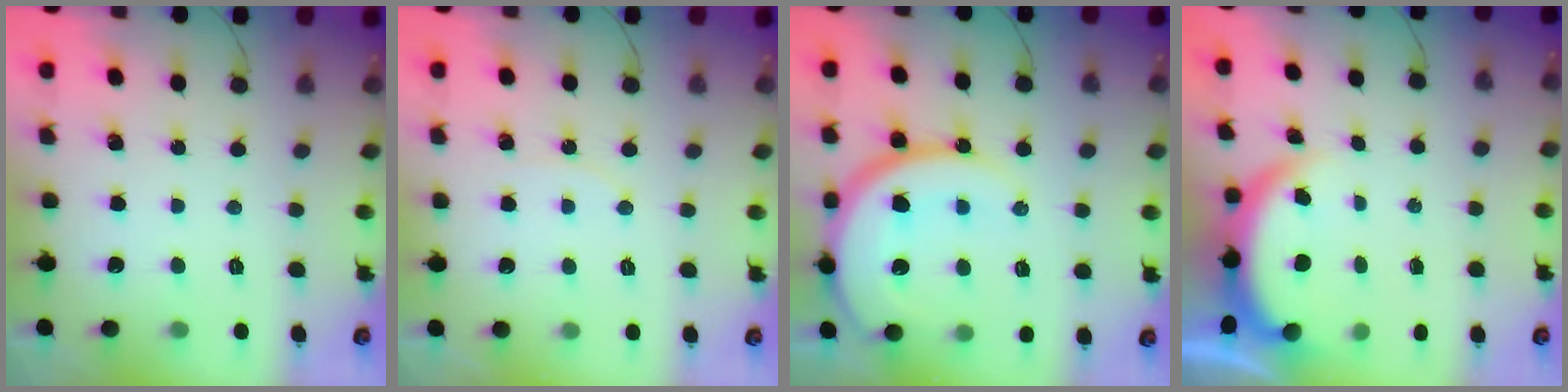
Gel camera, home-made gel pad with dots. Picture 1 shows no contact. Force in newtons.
{"total": 3.9, "press": 3.9, "slide": 0.6}
{"total": 16.4, "press": 16.3, "slide": 1.4}
{"total": 3.7, "press": 3.7, "slide": 0.2}